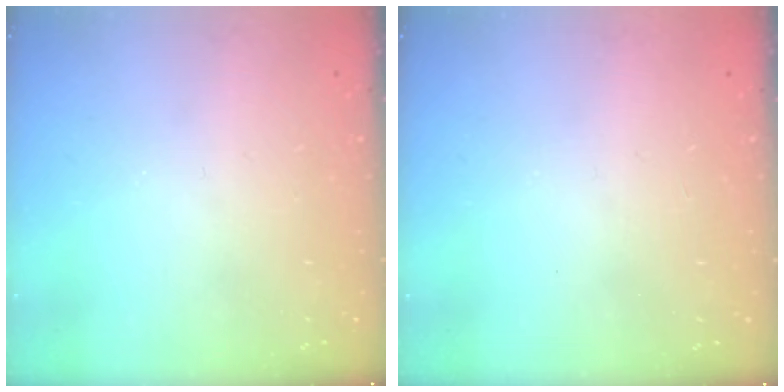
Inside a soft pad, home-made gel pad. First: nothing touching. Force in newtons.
{"total": 2.2, "press": 2.2, "slide": 0.2}